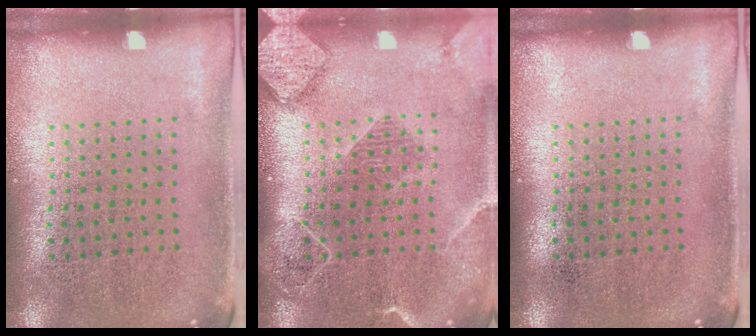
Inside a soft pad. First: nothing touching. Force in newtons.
{"total": 2.1, "press": 1.9, "slide": 1.0}
{"total": 0.0}